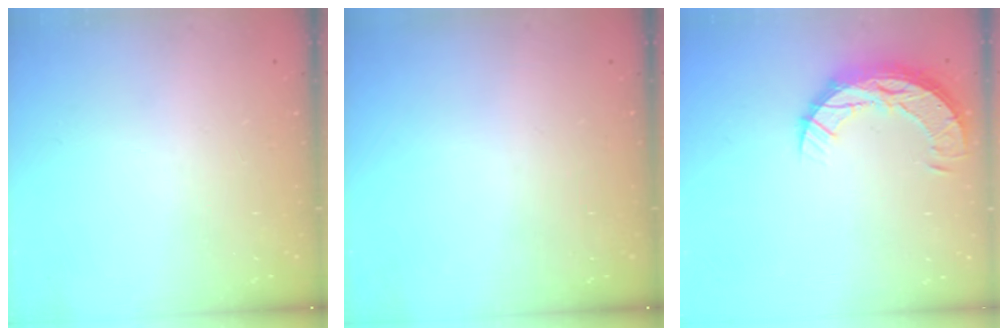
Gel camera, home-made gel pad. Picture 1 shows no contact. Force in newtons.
{"total": 0.0}
{"total": 10.3, "press": 10.2, "slide": 0.8}